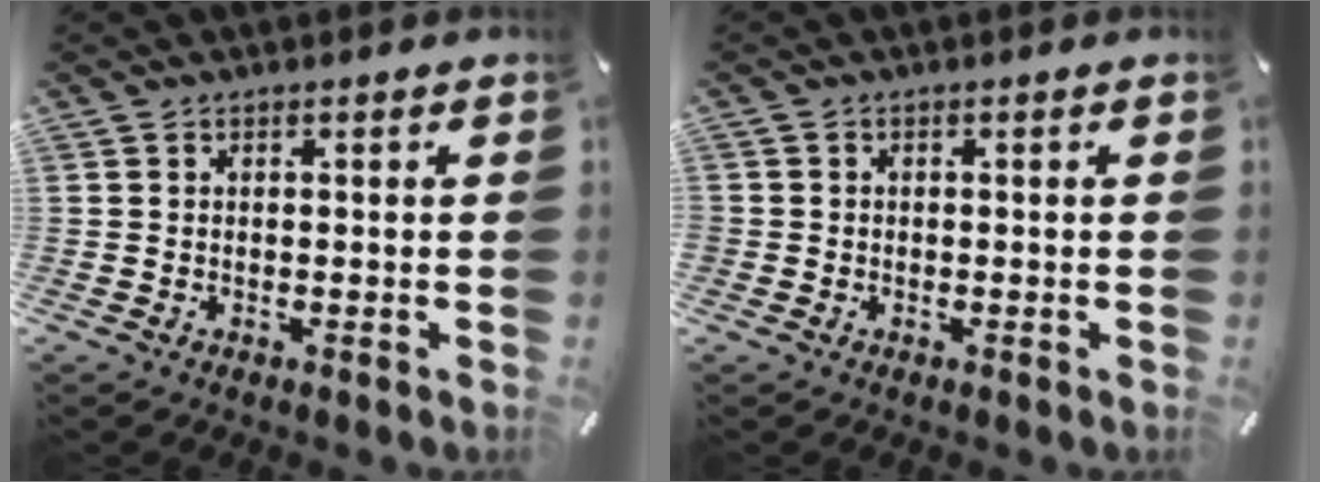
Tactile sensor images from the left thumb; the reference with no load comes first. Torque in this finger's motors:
{"motor_torque": [0.97, 1.51, 0.61, -0.49, 0.39]}